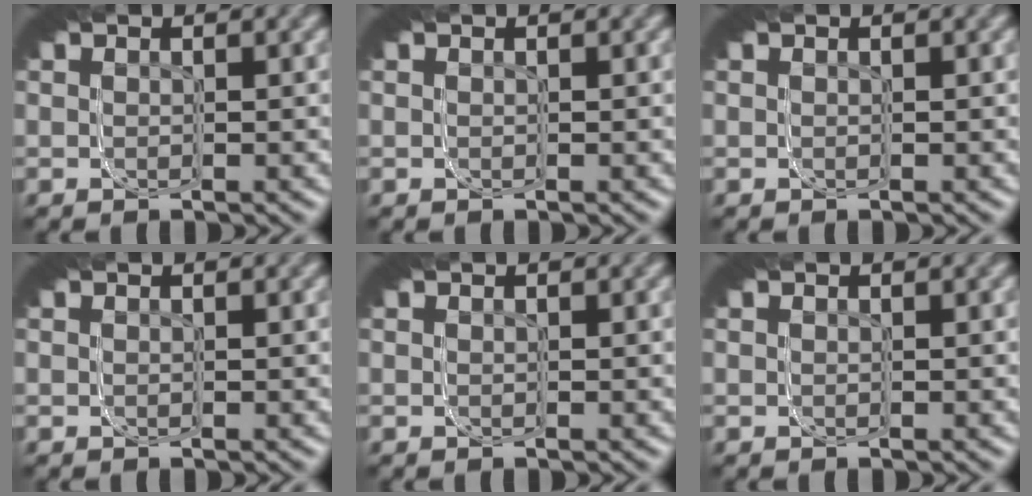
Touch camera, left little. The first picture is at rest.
{"total": 0.0}
{"total": 0.0}
{"total": 0.0}
{"total": 0.0}
{"total": 0.0}